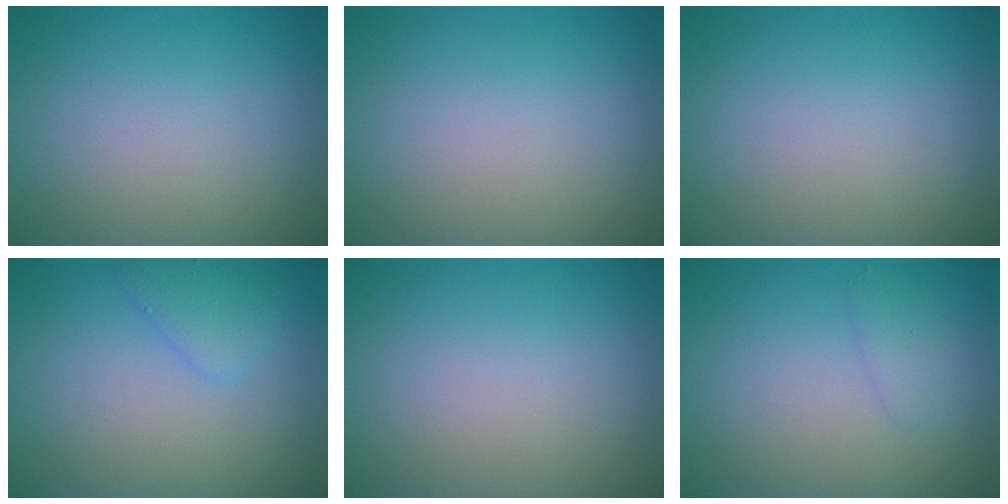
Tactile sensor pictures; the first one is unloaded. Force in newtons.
{"total": 0.0}
{"total": 0.0}
{"total": 1.9, "press": 1.9, "slide": 0.0}
{"total": 0.0}
{"total": 1.2, "press": 1.2, "slide": 0.1}